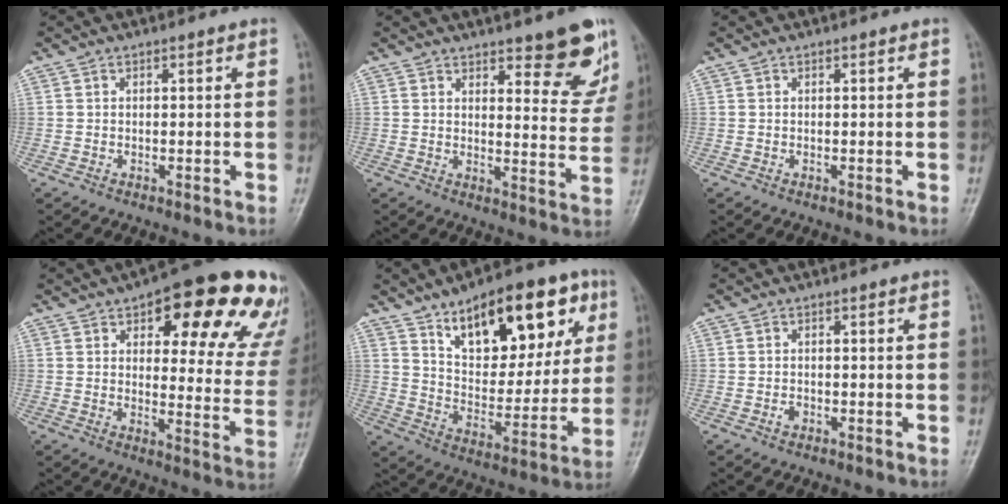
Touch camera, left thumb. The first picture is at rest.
{"total": 10.8, "force": [7.2, 3.5, 7.2], "torque": [-0.046, -0.046, 0.096]}
{"total": 0.0}
{"total": 23.6, "force": [13.4, 8.9, 17.3], "torque": [-0.172, -0.036, 0.160]}
{"total": 22.2, "force": [11.1, 10.8, 16.0], "torque": [-0.180, -0.032, 0.177]}
{"total": 1.0, "force": [-0.4, 0.7, 0.5], "torque": [-0.007, 0.001, -0.008]}